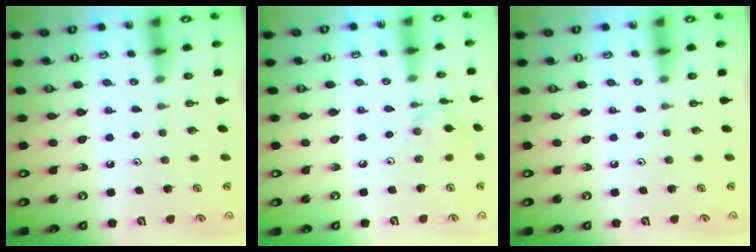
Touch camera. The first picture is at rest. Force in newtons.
{"total": 2.7, "press": 2.7, "slide": 0.2}
{"total": 0.0}